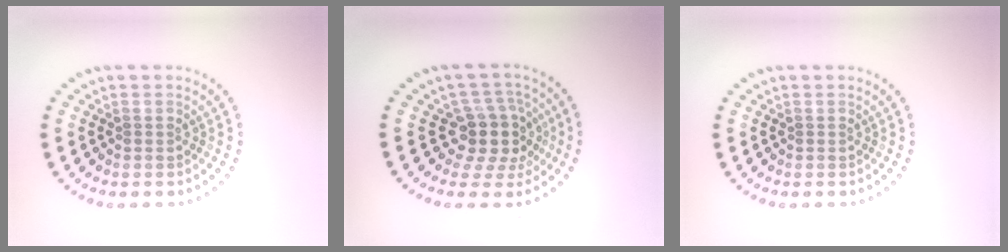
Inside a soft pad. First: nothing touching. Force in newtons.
{"total": 4.3, "press": 3.4, "slide": 2.5}
{"total": 0.0}